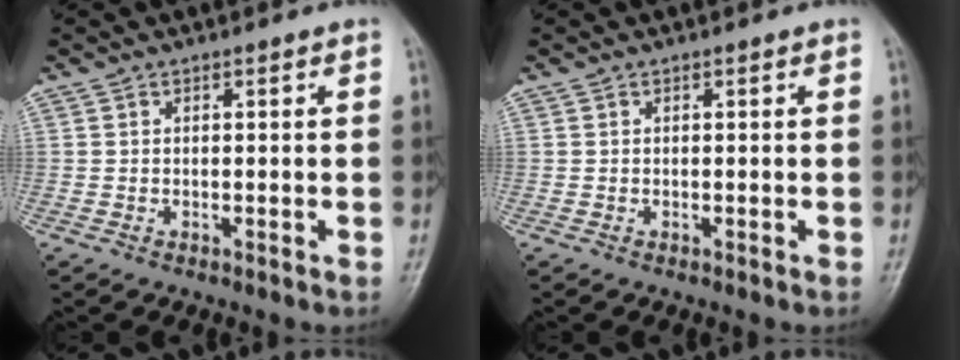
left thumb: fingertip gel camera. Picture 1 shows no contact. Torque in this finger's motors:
{"motor_torque": [-0.04, 0.04, 0.02, -0.11, 0.00]}